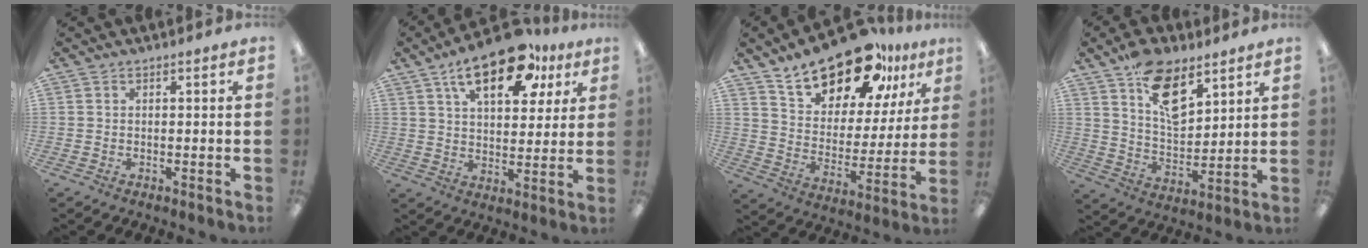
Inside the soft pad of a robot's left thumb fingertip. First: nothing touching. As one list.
[{"total": 17.7, "force": [10.7, 8.0, 11.5], "torque": [-0.174, -0.043, 0.177]}, {"total": 19.3, "force": [15.2, 8.2, 8.6], "torque": [-0.145, -0.100, 0.266]}, {"total": 13.7, "force": [8.3, 7.0, 8.4], "torque": [-0.131, -0.037, 0.149]}]